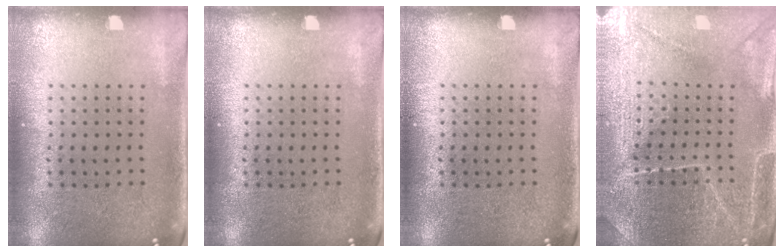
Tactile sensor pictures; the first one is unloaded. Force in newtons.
{"total": 0.0}
{"total": 0.0}
{"total": 4.0, "press": 3.9, "slide": 1.1}